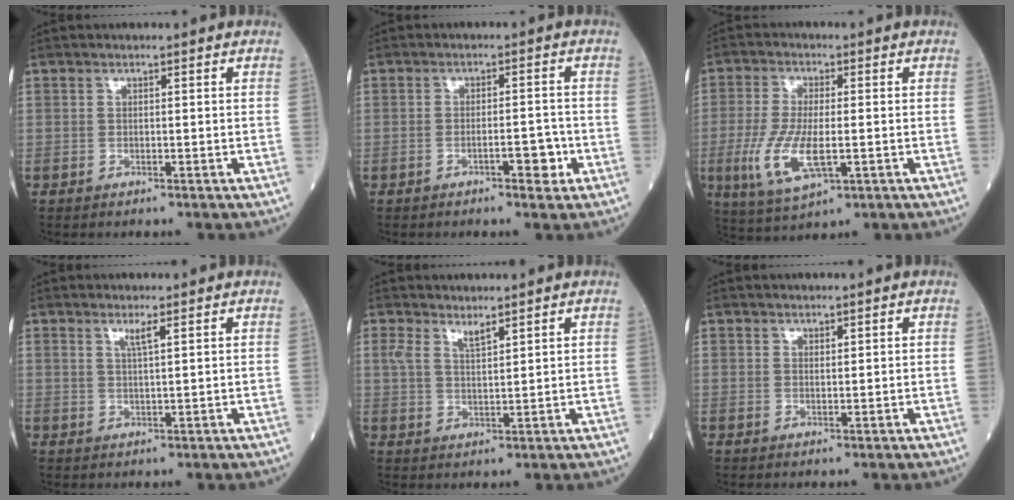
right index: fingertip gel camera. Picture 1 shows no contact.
{"total": 2.5, "force": [-1.3, 0.9, 1.9], "torque": [-0.026, 0.004, -0.017]}
{"total": 9.2, "force": [-2.0, 2.9, 8.5], "torque": [-0.194, -0.016, -0.031]}
{"total": 1.9, "force": [1.1, -0.1, 1.5], "torque": [-0.031, -0.003, 0.020]}
{"total": 2.9, "force": [2.2, 0.5, 1.8], "torque": [-0.039, 0.001, 0.044]}
{"total": 0.7, "force": [0.6, 0.3, 0.2], "torque": [-0.002, -0.006, 0.010]}